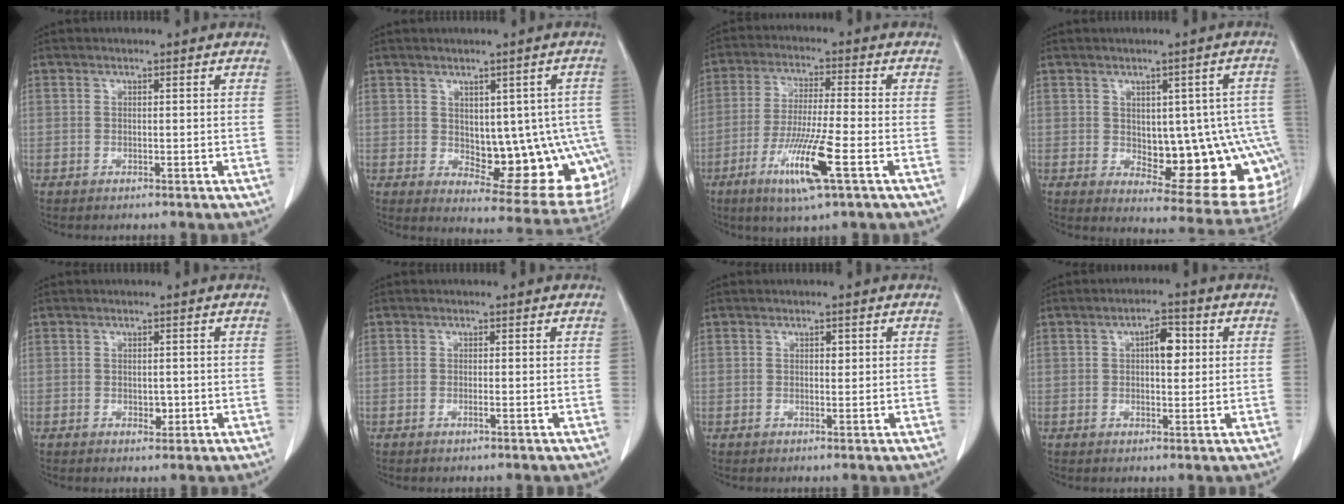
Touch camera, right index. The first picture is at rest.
{"total": 14.8, "force": [-1.4, 7.2, 12.9], "torque": [-0.118, 0.009, 0.005]}
{"total": 11.0, "force": [-4.7, 0.1, 9.9], "torque": [-0.193, -0.022, -0.088]}
{"total": 16.6, "force": [-2.1, 6.7, 15.1], "torque": [-0.134, 0.016, 0.002]}
{"total": 1.5, "force": [-0.3, 1.0, 1.1], "torque": [-0.014, -0.001, 0.000]}
{"total": 0.6, "force": [-0.3, -0.1, 0.6], "torque": [-0.011, 0.000, -0.005]}
{"total": 0.9, "force": [0.3, 0.5, 0.7], "torque": [-0.010, 0.000, 0.004]}
{"total": 4.3, "force": [1.0, 1.7, 3.8], "torque": [-0.060, 0.009, 0.014]}